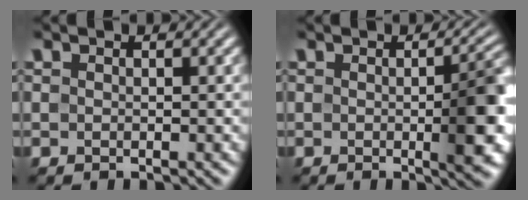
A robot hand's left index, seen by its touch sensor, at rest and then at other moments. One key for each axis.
{"total": 5.2, "fx": -0.5, "fy": 1.1, "fz": 5.1, "tx": -0.062, "ty": -0.004, "tz": -0.005}